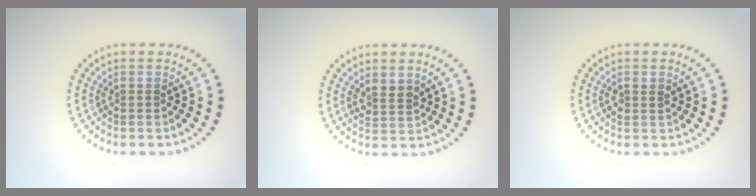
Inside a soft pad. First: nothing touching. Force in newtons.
{"total": 1.7, "press": 1.4, "slide": 0.9}
{"total": 1.0, "press": 0.9, "slide": 0.4}